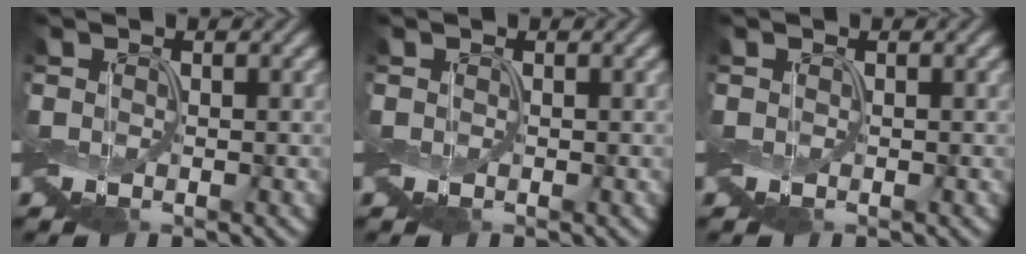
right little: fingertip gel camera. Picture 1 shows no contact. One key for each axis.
{"total": 0.0}
{"total": 0.0}